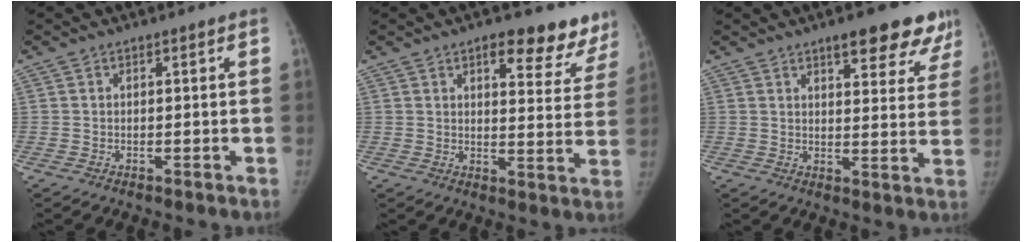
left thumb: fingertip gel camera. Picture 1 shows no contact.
{"total": 13.3, "force": [9.9, 5.2, 7.2], "torque": [-0.030, -0.049, 0.104]}
{"total": 13.5, "force": [9.2, 4.7, 8.7], "torque": [-0.061, -0.042, 0.110]}